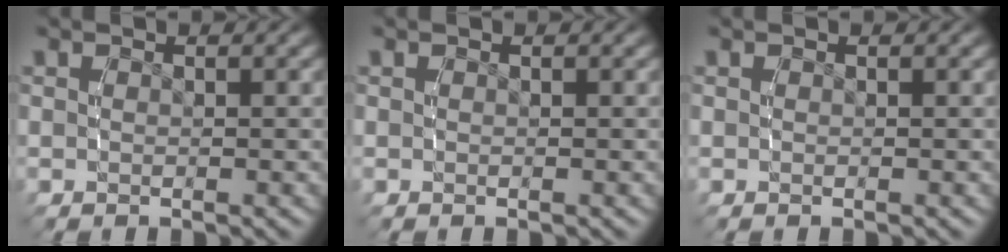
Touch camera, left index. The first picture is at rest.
{"total": 0.0}
{"total": 0.0}